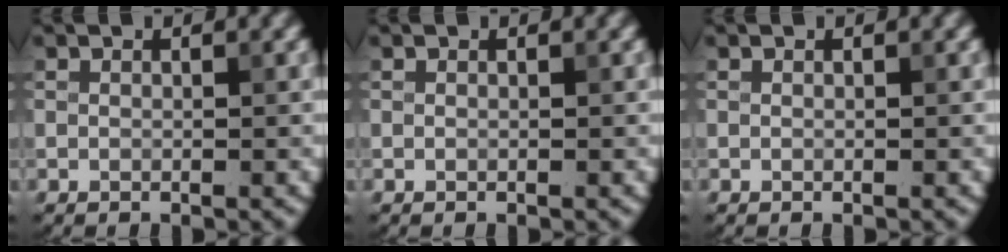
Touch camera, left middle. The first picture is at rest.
{"total": 0.0}
{"total": 0.0}